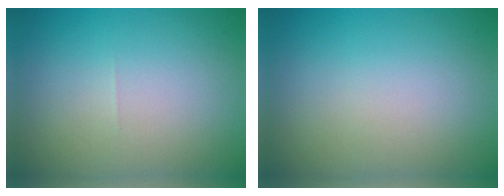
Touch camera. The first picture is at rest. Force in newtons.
{"total": 0.0}